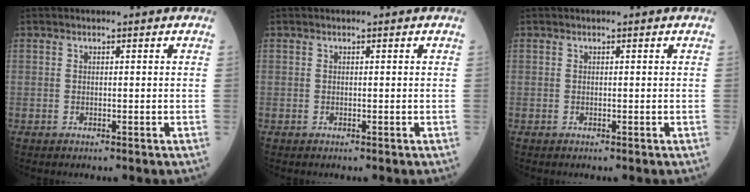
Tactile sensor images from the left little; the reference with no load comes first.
{"total": 0.0}
{"total": 0.0}